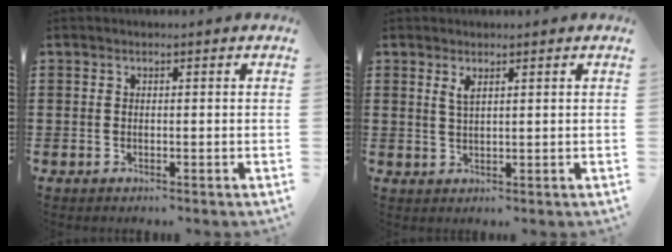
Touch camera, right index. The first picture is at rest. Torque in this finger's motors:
{"motor_torque": [0.28, -0.13, 0.08, 0.04]}